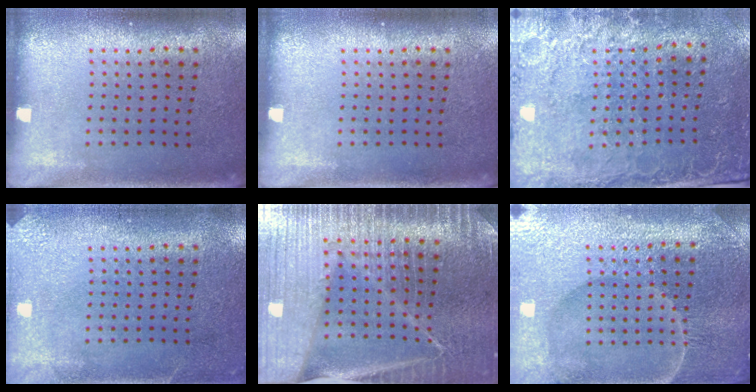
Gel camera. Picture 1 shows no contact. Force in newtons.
{"total": 0.0}
{"total": 2.7, "press": 2.4, "slide": 1.2}
{"total": 2.7, "press": 2.6, "slide": 0.2}
{"total": 5.0, "press": 4.6, "slide": 1.9}
{"total": 5.0, "press": 4.8, "slide": 1.7}